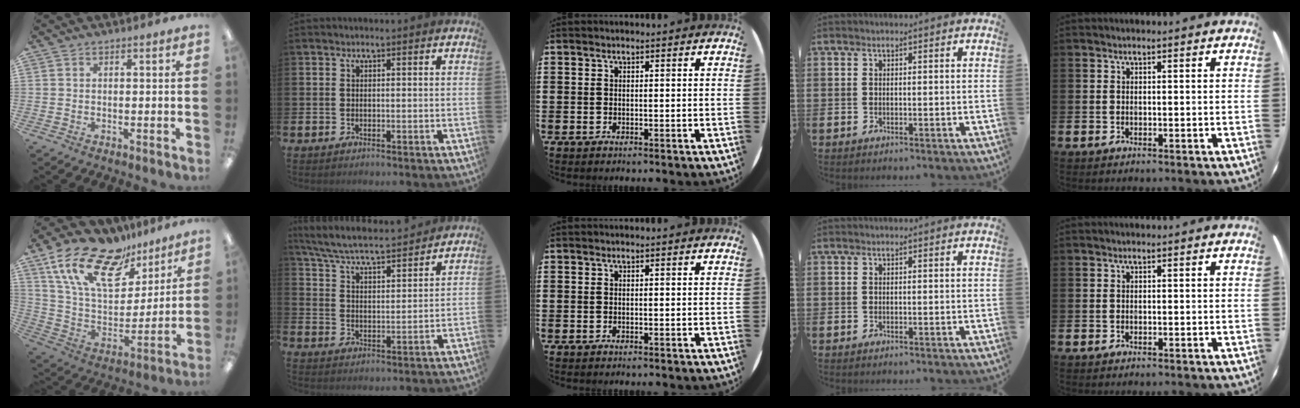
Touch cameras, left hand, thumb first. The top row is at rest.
{"thumb": {"total": 20.4, "force": [13.5, 9.9, 11.7], "torque": [-0.238, -0.071, 0.243]}, "index": {"total": 5.9, "force": [5.5, 0.4, 2.0], "torque": [-0.066, -0.044, 0.092]}}